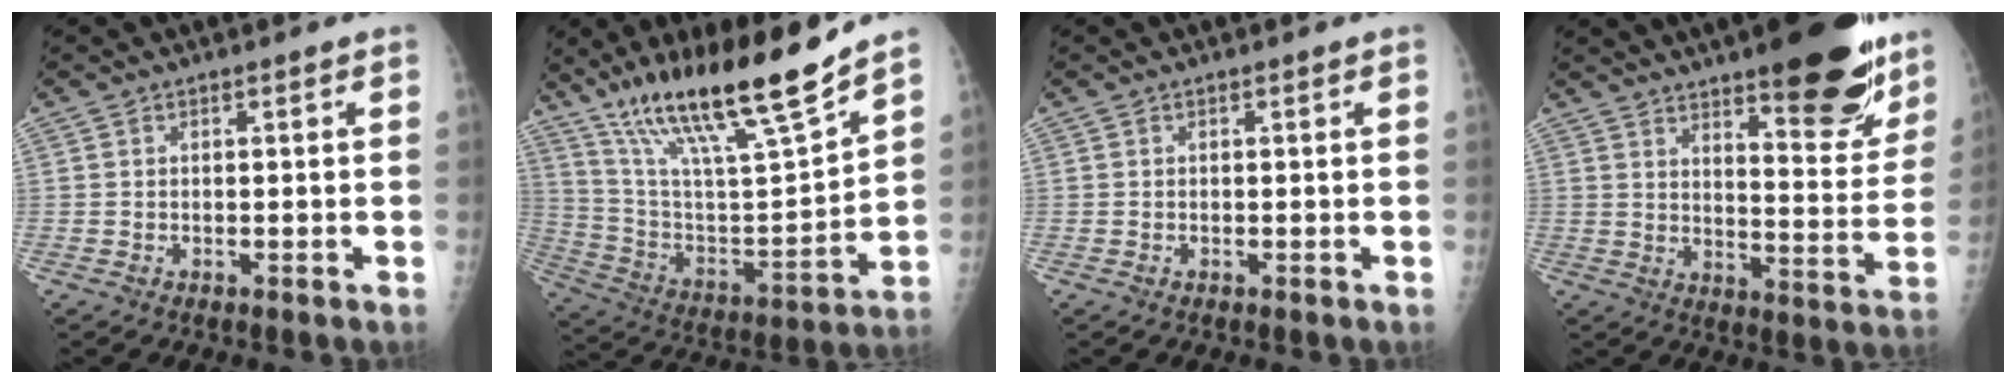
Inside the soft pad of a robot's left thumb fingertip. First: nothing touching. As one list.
[{"total": 23.1, "force": [16.9, 2.8, 15.5], "torque": [-0.247, -0.066, 0.306]}, {"total": 0.0}, {"total": 20.6, "force": [14.0, 6.0, 13.8], "torque": [-0.146, -0.083, 0.194]}]